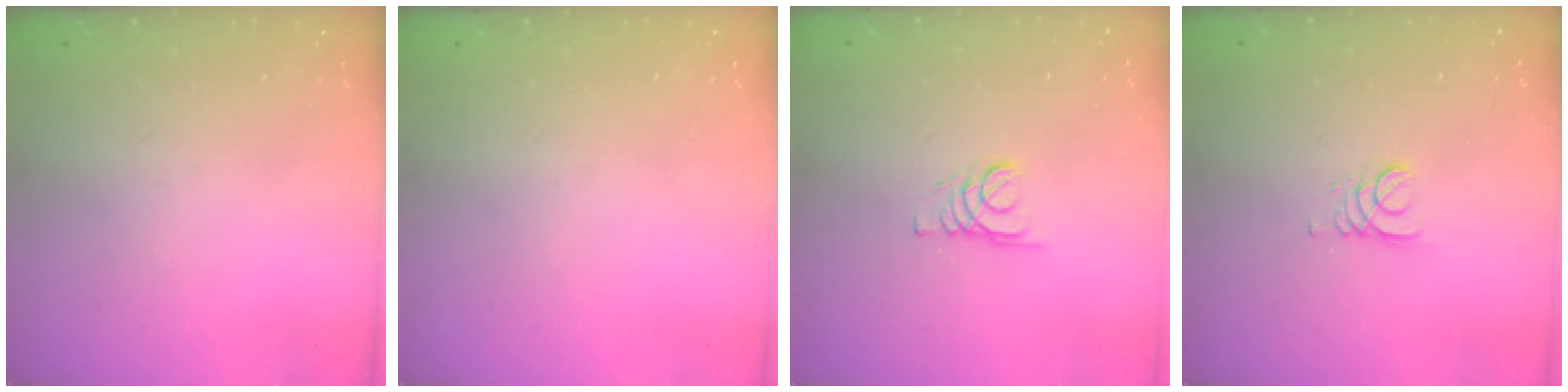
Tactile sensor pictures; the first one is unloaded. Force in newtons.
{"total": 0.0}
{"total": 1.8, "press": 1.8, "slide": 0.2}
{"total": 2.2, "press": 2.2, "slide": 0.3}